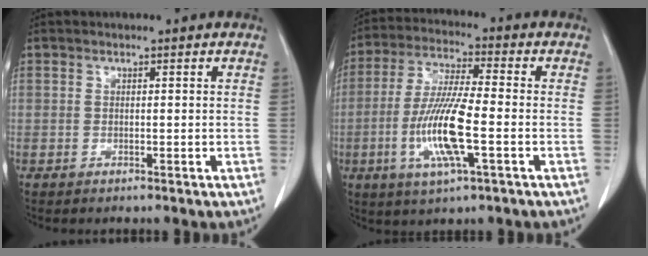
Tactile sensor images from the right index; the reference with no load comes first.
{"total": 12.2, "force": [-3.1, 1.4, 11.7], "torque": [-0.239, -0.012, -0.062]}